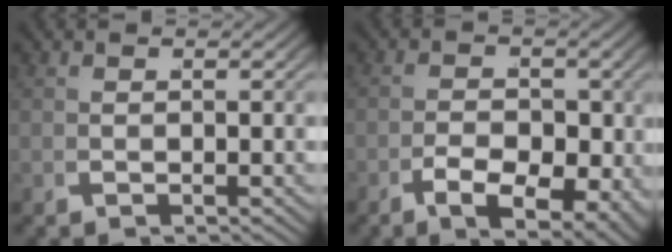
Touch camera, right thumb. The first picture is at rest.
{"total": 6.8, "force": [-1.9, 4.1, 5.1], "torque": [-0.083, -0.025, -0.020]}